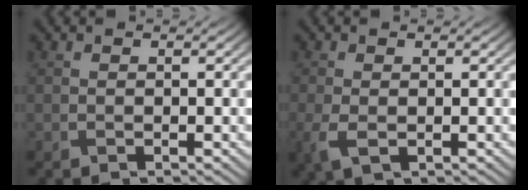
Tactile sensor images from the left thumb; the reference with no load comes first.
{"total": 3.0, "force": [-0.8, 1.8, 2.3], "torque": [-0.068, -0.013, -0.012]}